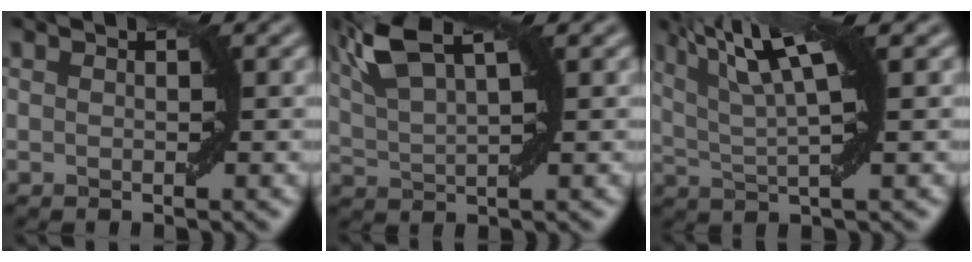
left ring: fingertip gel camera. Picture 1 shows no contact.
{"total": 6.3, "force": [3.3, 2.0, 5.0], "torque": [-0.108, 0.022, 0.066]}
{"total": 7.2, "force": [3.2, 1.5, 6.3], "torque": [-0.109, 0.009, 0.056]}